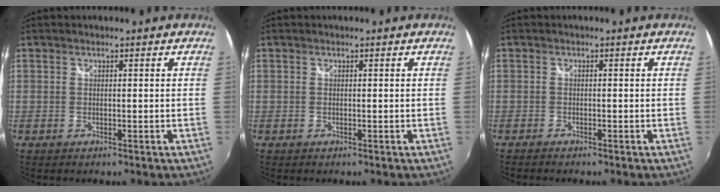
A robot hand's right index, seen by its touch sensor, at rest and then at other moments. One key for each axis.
{"total": 0.0}
{"total": 1.6, "fx": -1.4, "fy": 0.4, "fz": 0.5, "tx": -0.018, "ty": -0.009, "tz": -0.027}